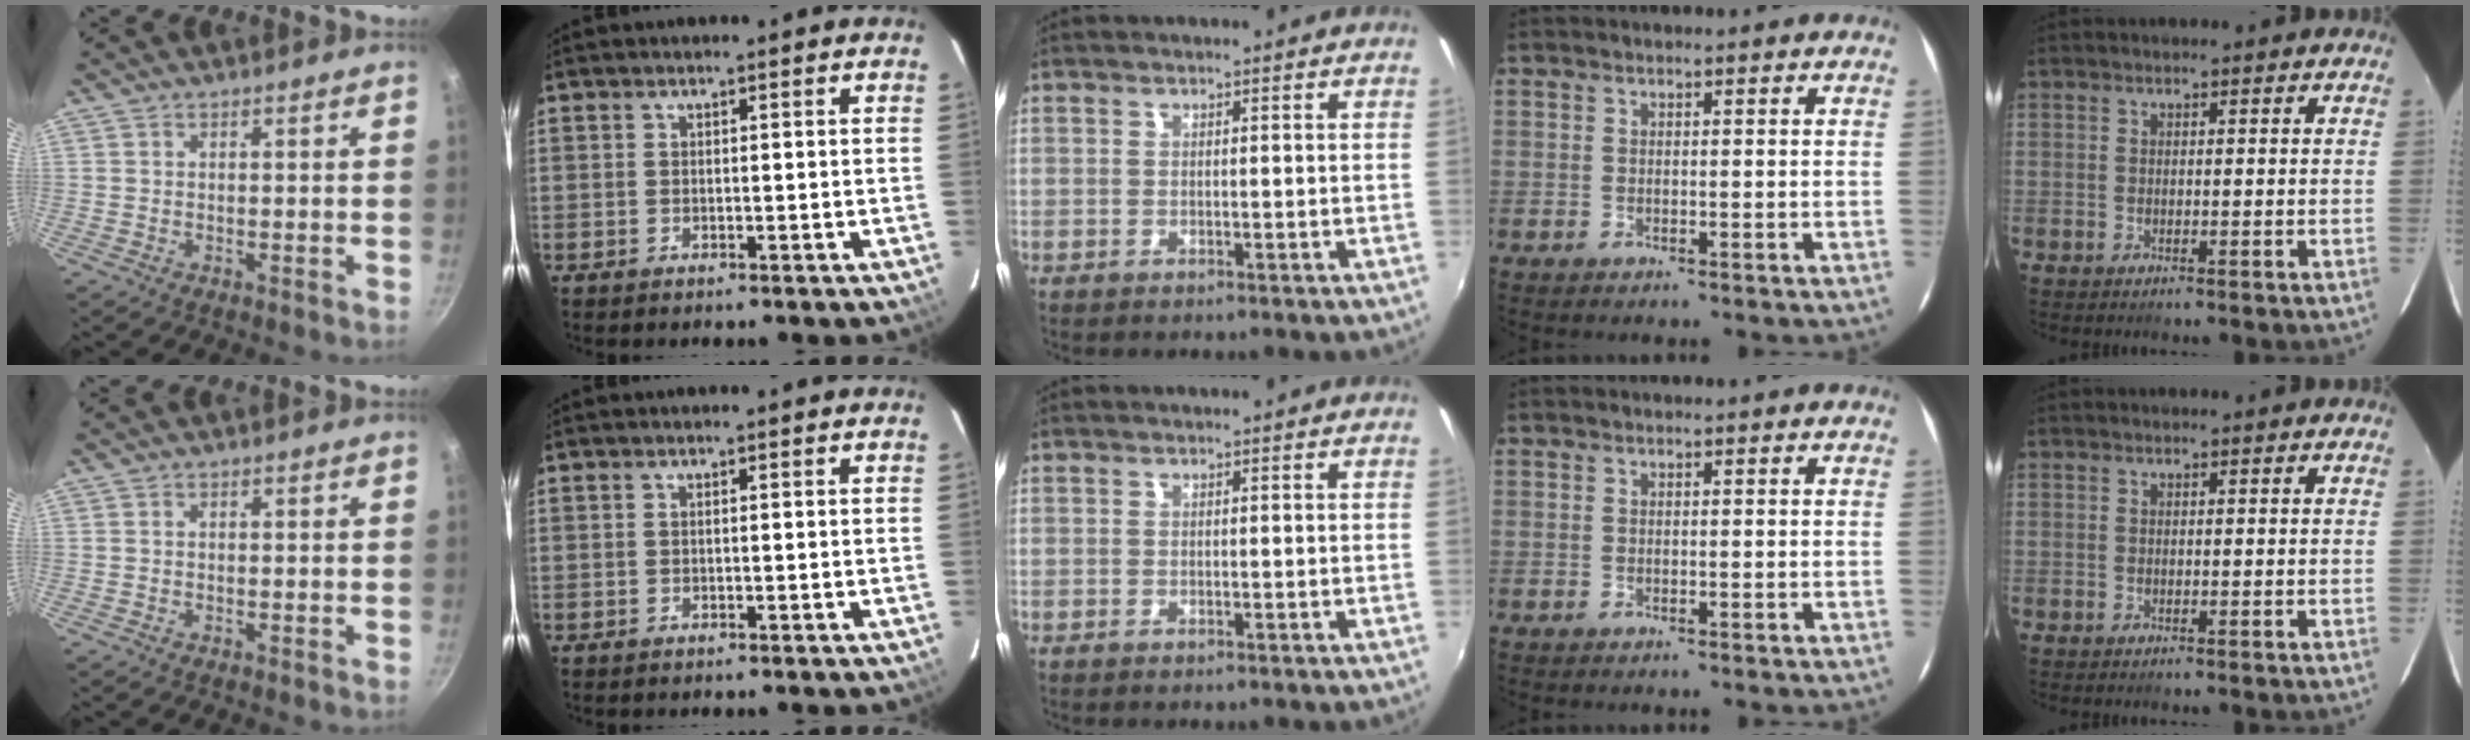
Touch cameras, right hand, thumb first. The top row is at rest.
{}